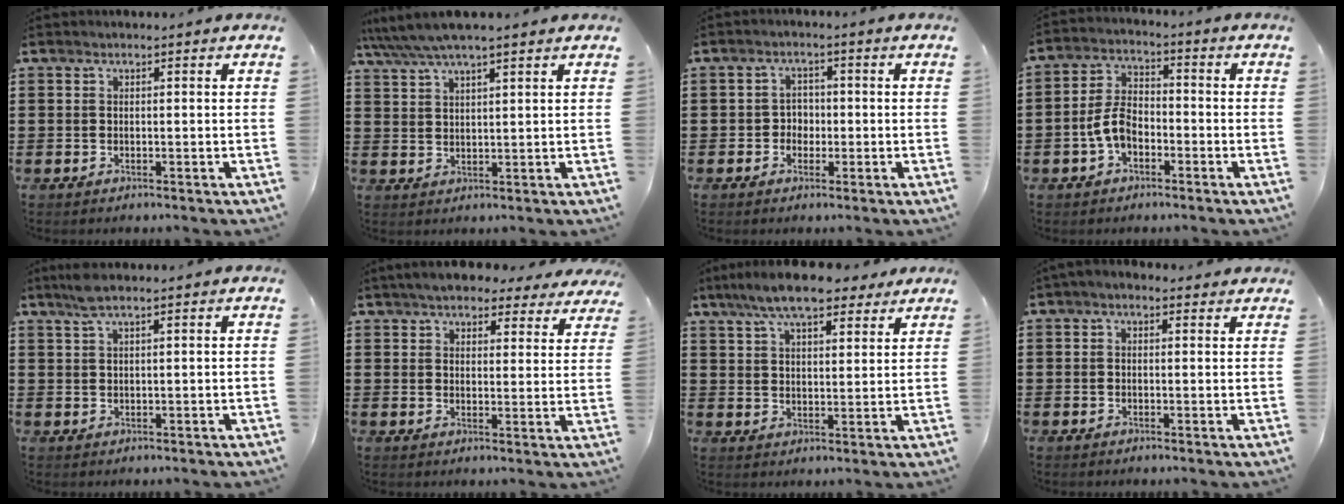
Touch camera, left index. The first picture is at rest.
{"total": 4.7, "force": [3.9, 0.6, 2.5], "torque": [-0.060, -0.007, 0.069]}
{"total": 2.6, "force": [-0.8, 2.2, 1.0], "torque": [-0.027, 0.007, -0.020]}
{"total": 5.9, "force": [-2.5, 3.5, 4.0], "torque": [-0.106, 0.003, -0.056]}
{"total": 3.0, "force": [2.1, 0.4, 2.1], "torque": [-0.047, 0.003, 0.037]}
{"total": 5.2, "force": [4.8, 1.2, 1.7], "torque": [-0.044, -0.011, 0.085]}
{"total": 9.2, "force": [7.4, 2.4, 4.9], "torque": [-0.116, -0.006, 0.138]}
{"total": 1.3, "force": [0.4, 0.8, 0.9], "torque": [-0.019, 0.006, 0.007]}